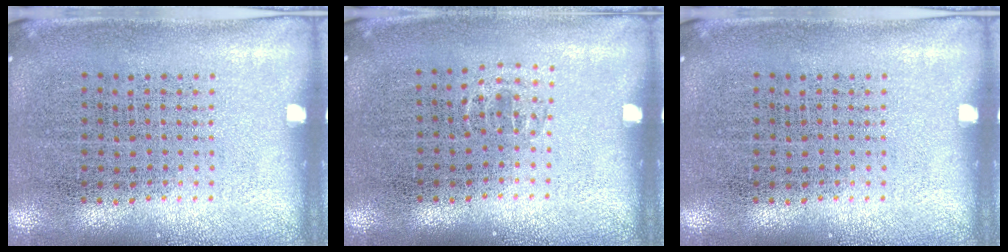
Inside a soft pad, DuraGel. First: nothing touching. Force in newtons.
{"total": 0.6, "press": 0.4, "slide": 0.4}
{"total": 0.0}